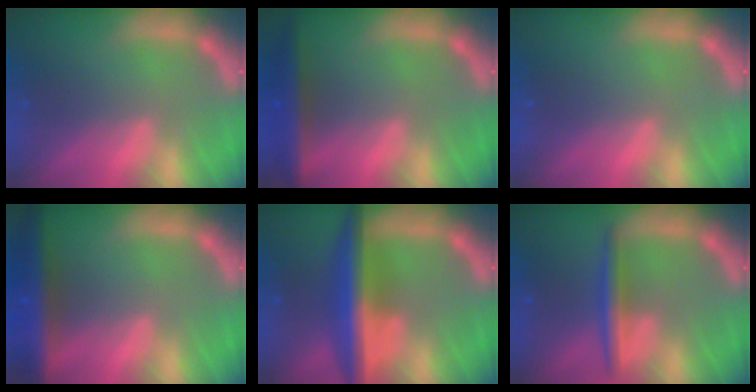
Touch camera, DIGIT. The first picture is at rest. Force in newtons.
{"total": 5.0}
{"total": 0.0}
{"total": 7.5}
{"total": 7.5}
{"total": 3.0}